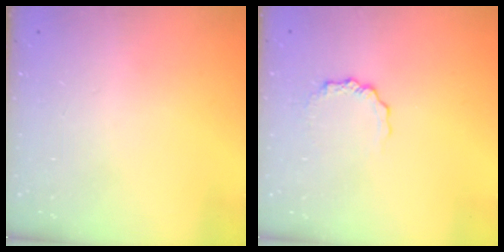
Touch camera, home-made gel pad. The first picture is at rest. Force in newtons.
{"total": 4.2, "press": 4.1, "slide": 0.5}